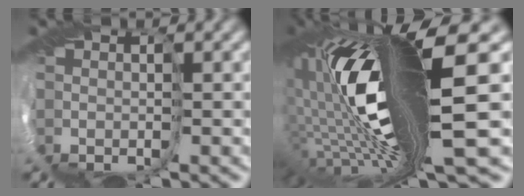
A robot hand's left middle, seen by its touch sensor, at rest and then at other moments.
{"total": 17.0, "force": [0.2, 3.1, 16.7], "torque": [-0.284, -0.029, 0.028]}